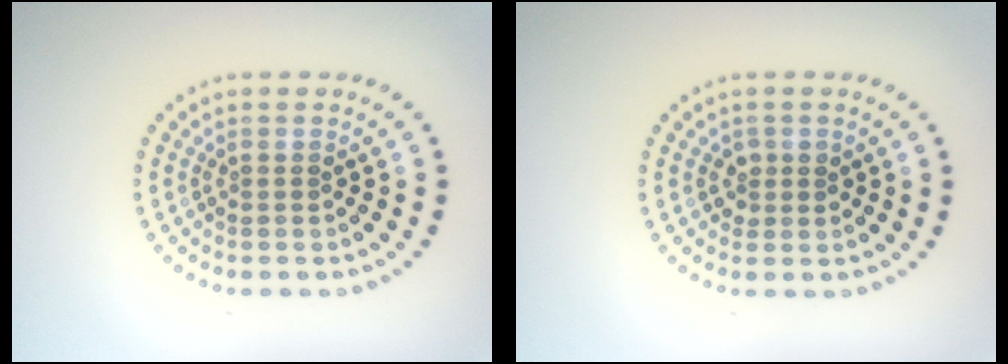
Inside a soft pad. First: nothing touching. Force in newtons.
{"total": 1.1, "press": 1.1, "slide": 0.4}